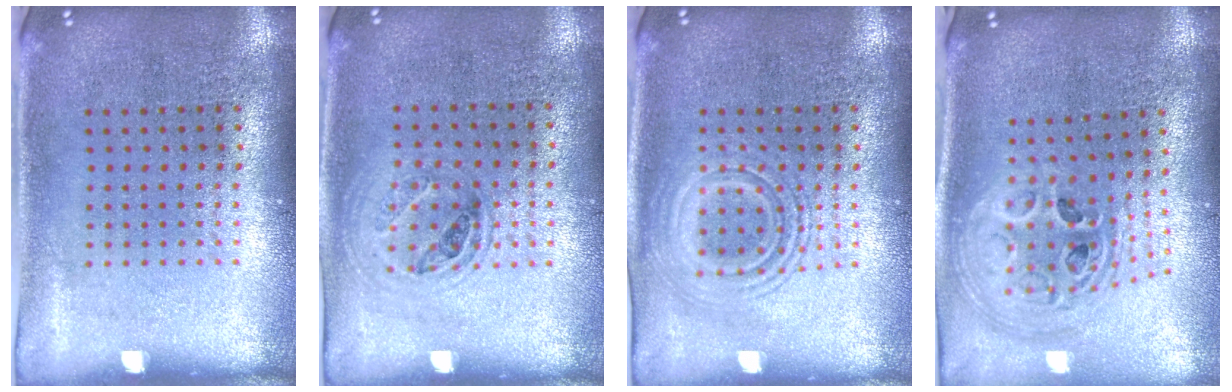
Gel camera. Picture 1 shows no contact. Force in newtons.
{"total": 1.1, "press": 1.0, "slide": 0.5}
{"total": 2.1, "press": 2.1, "slide": 0.3}
{"total": 2.5, "press": 1.8, "slide": 1.7}